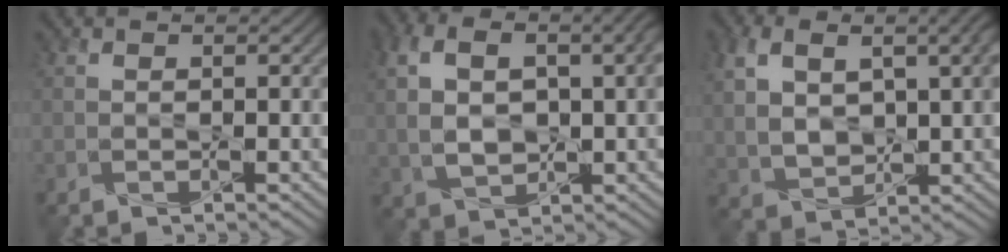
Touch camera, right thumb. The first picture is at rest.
{"total": 10.9, "force": [1.7, 6.0, 8.9], "torque": [-0.185, 0.006, 0.027]}
{"total": 10.1, "force": [3.0, 5.5, 7.9], "torque": [-0.181, 0.000, 0.060]}